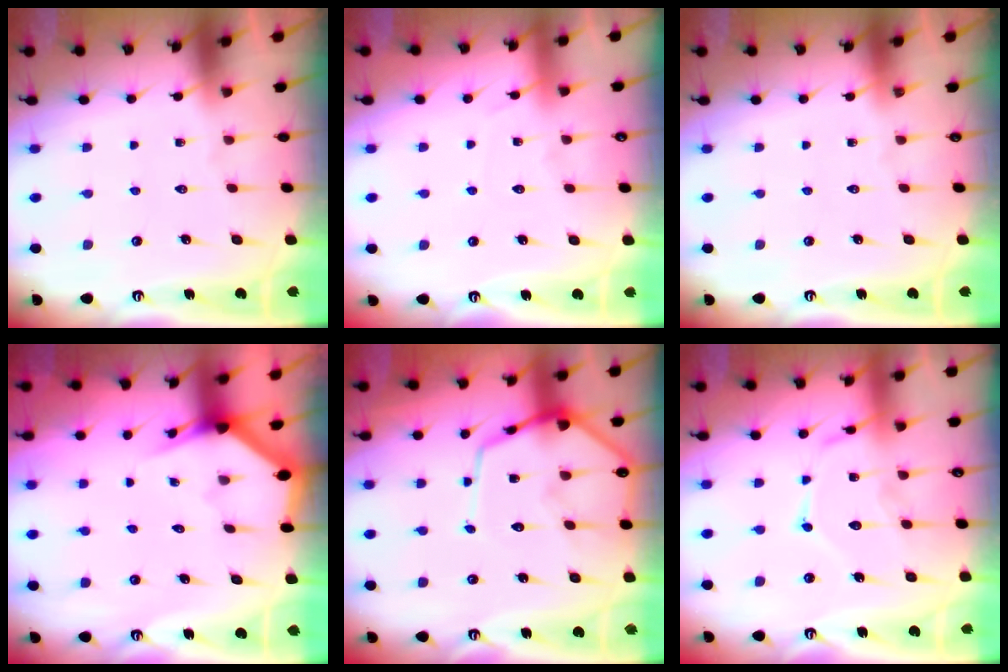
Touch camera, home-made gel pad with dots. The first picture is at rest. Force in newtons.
{"total": 3.6, "press": 3.5, "slide": 0.5}
{"total": 0.0}
{"total": 3.1, "press": 3.1, "slide": 0.1}
{"total": 11.8, "press": 11.7, "slide": 1.2}
{"total": 13.4, "press": 13.4, "slide": 1.0}